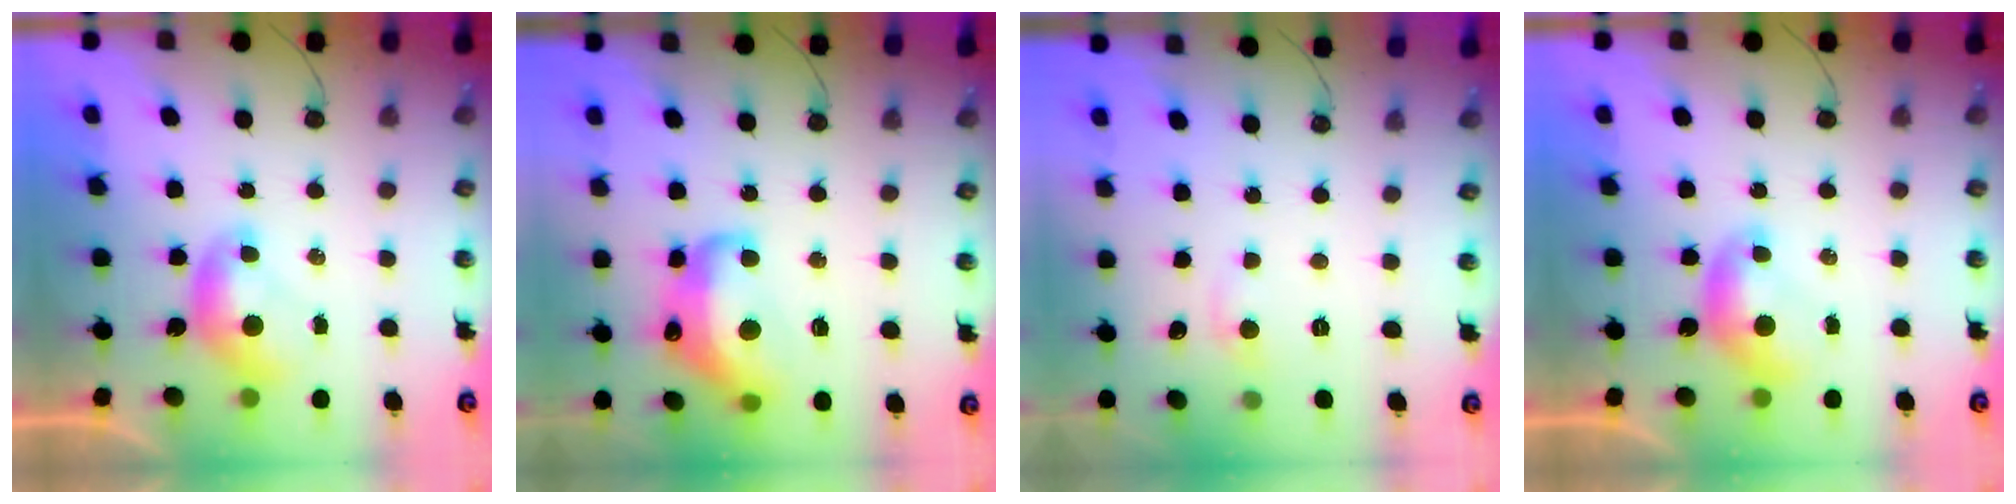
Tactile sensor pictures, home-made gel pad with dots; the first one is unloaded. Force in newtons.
{"total": 10.8, "press": 10.7, "slide": 0.9}
{"total": 0.8, "press": 0.4, "slide": 0.6}
{"total": 0.0}